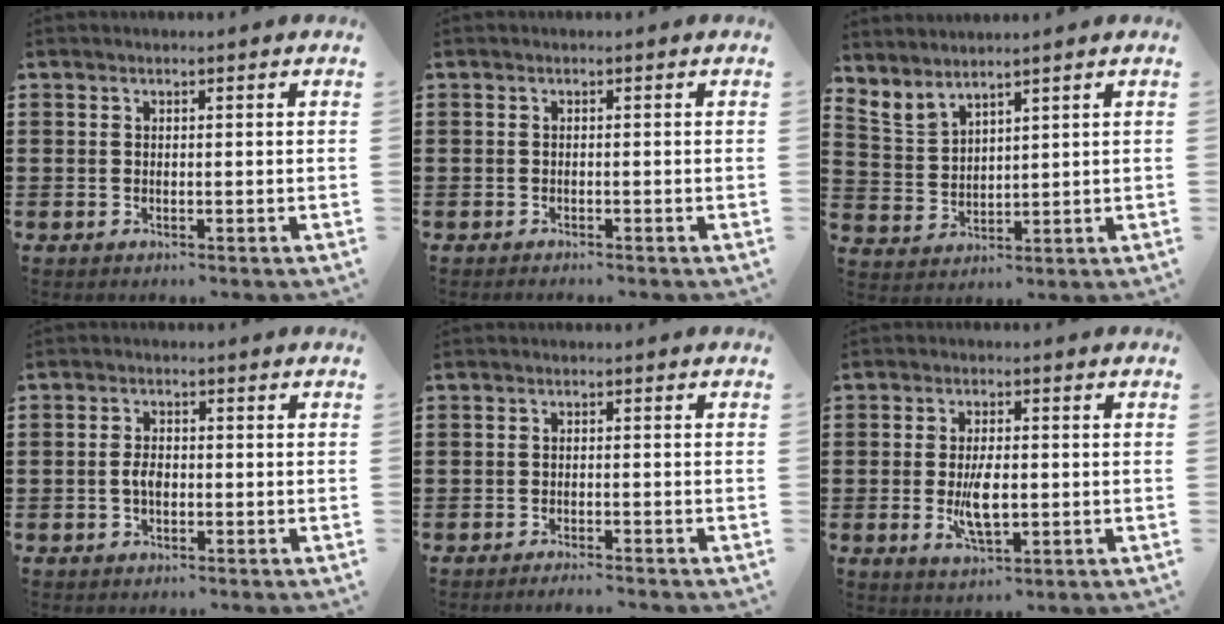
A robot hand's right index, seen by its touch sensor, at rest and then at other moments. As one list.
[{"total": 0.6, "force": [-0.6, 0.0, 0.0], "torque": [-0.003, -0.002, -0.011]}, {"total": 3.2, "force": [3.1, 0.7, 0.1], "torque": [-0.017, -0.006, 0.061]}, {"total": 2.2, "force": [-0.5, 1.2, 1.8], "torque": [-0.044, -0.003, -0.010]}, {"total": 1.4, "force": [-1.4, -0.1, 0.3], "torque": [-0.006, 0.003, -0.027]}, {"total": 6.0, "force": [-0.8, 2.3, 5.5], "torque": [-0.103, -0.011, -0.015]}]